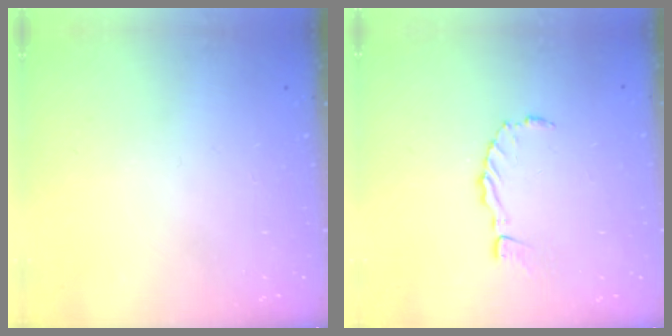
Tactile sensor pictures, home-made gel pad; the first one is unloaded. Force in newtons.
{"total": 0.0}